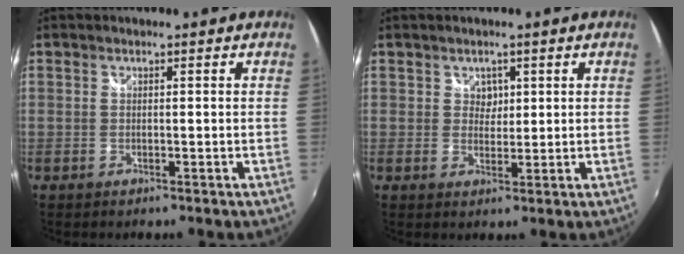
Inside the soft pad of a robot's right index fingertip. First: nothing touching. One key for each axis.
{"total": 2.3, "fx": 0.9, "fy": 2.0, "fz": 0.4, "tx": -0.002, "ty": 0.005, "tz": 0.015}